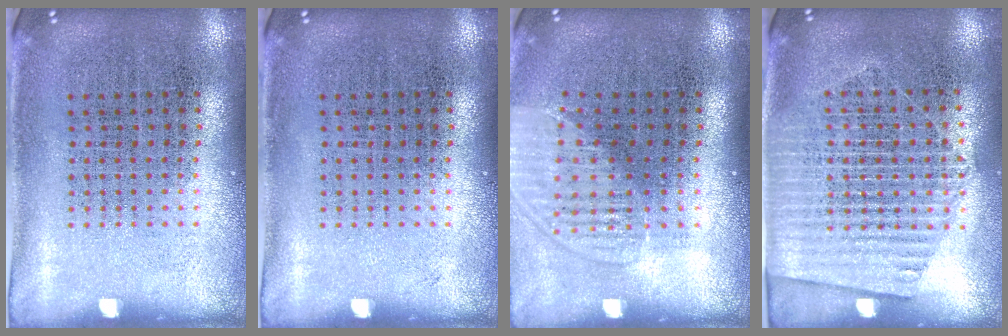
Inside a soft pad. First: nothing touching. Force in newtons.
{"total": 0.0}
{"total": 1.4, "press": 1.3, "slide": 0.5}
{"total": 1.4, "press": 1.3, "slide": 0.7}